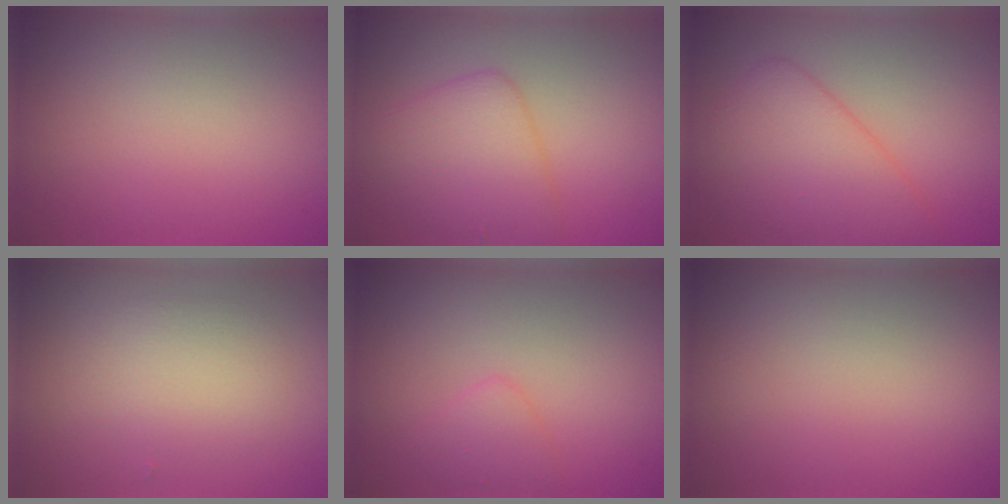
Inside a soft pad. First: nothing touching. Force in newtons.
{"total": 4.6, "press": 4.6, "slide": 0.1}
{"total": 5.4, "press": 5.4, "slide": 0.2}
{"total": 3.0, "press": 3.0, "slide": 0.1}
{"total": 1.7, "press": 1.6, "slide": 0.1}
{"total": 0.0}